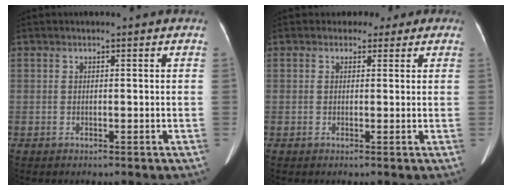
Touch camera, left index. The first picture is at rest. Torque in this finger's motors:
{"motor_torque": [0.61, -0.60, 0.09, 0.00]}